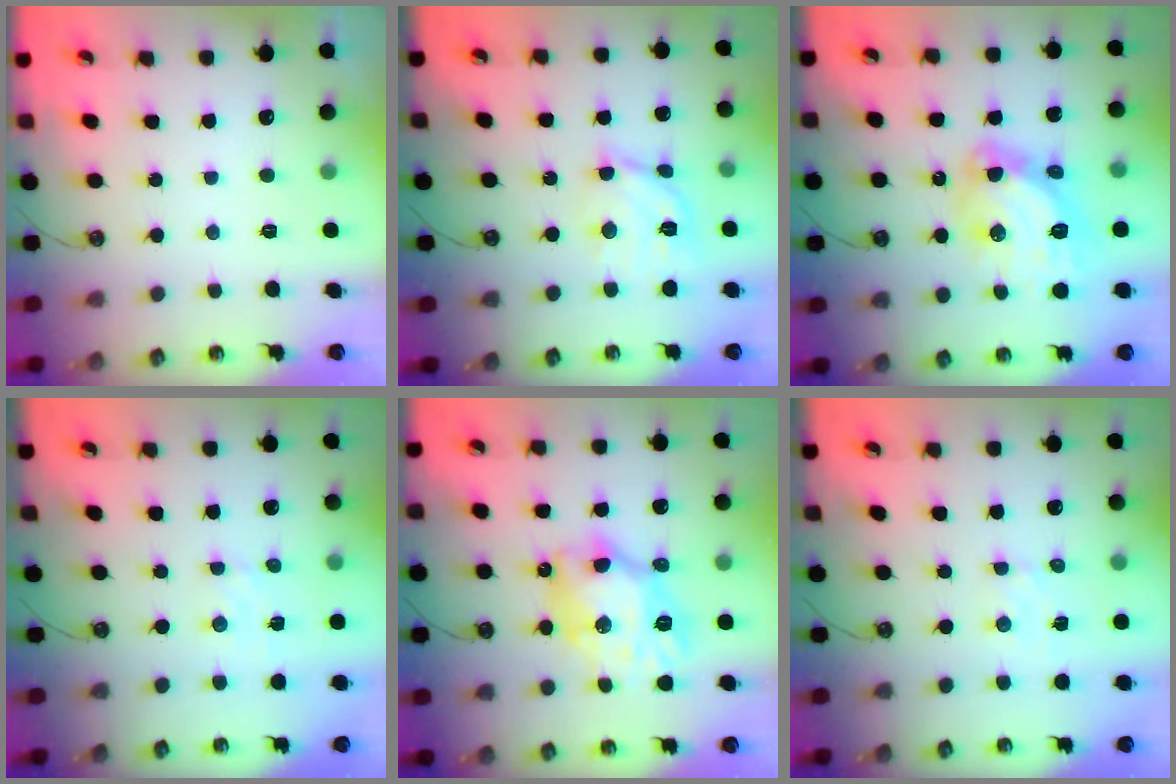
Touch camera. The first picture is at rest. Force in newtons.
{"total": 13.1, "press": 13.0, "slide": 1.3}
{"total": 15.3, "press": 15.2, "slide": 1.5}
{"total": 2.8, "press": 2.8, "slide": 0.5}
{"total": 13.8, "press": 13.8, "slide": 1.4}
{"total": 2.9, "press": 2.9, "slide": 0.3}